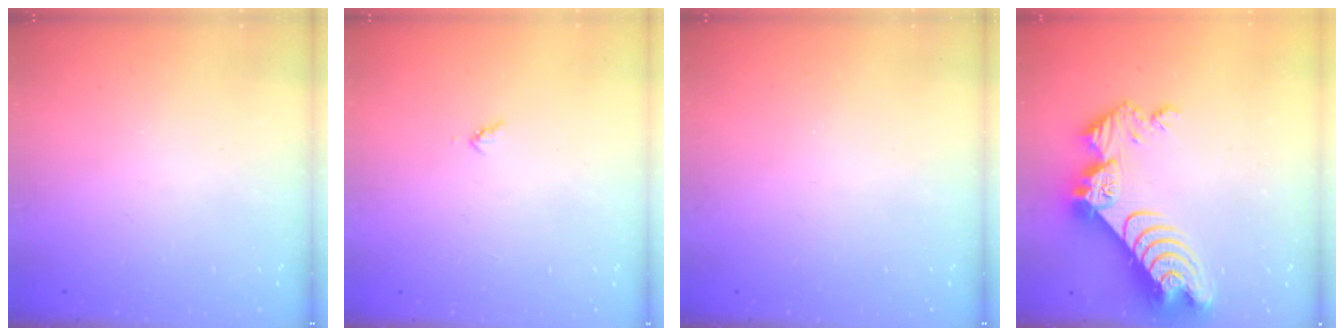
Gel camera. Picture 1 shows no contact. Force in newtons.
{"total": 3.0, "press": 3.0, "slide": 0.3}
{"total": 0.0}
{"total": 14.6, "press": 14.5, "slide": 1.5}